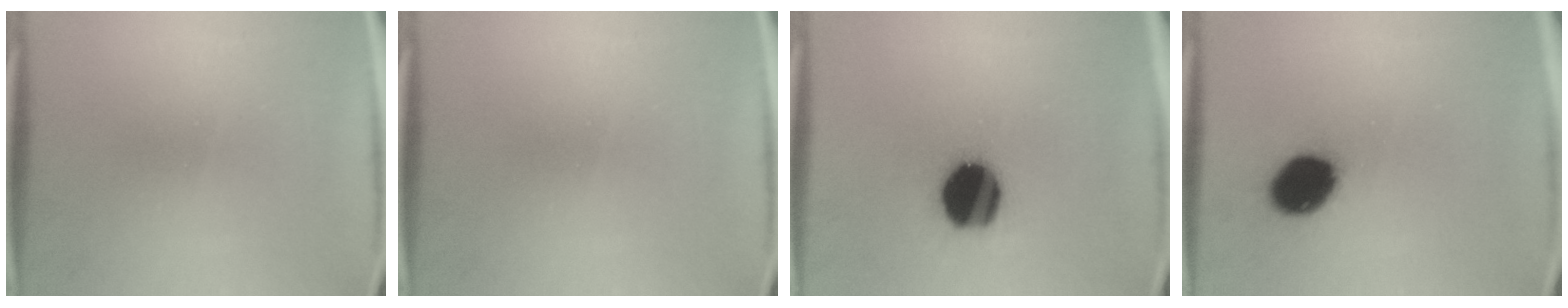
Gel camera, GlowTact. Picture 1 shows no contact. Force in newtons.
{"total": 0.0}
{"total": 17.1}
{"total": 11.9}